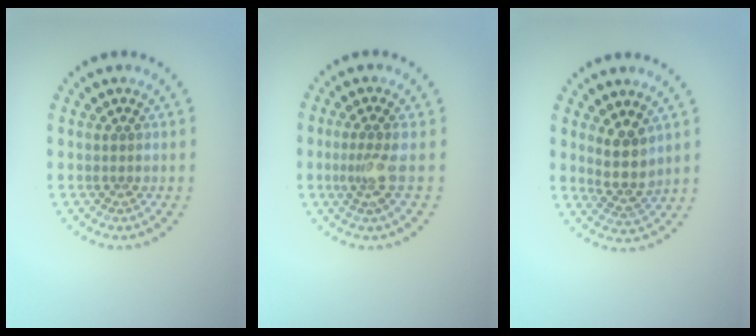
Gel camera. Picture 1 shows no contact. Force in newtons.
{"total": 2.0, "press": 1.5, "slide": 1.4}
{"total": 3.0, "press": 2.6, "slide": 1.4}